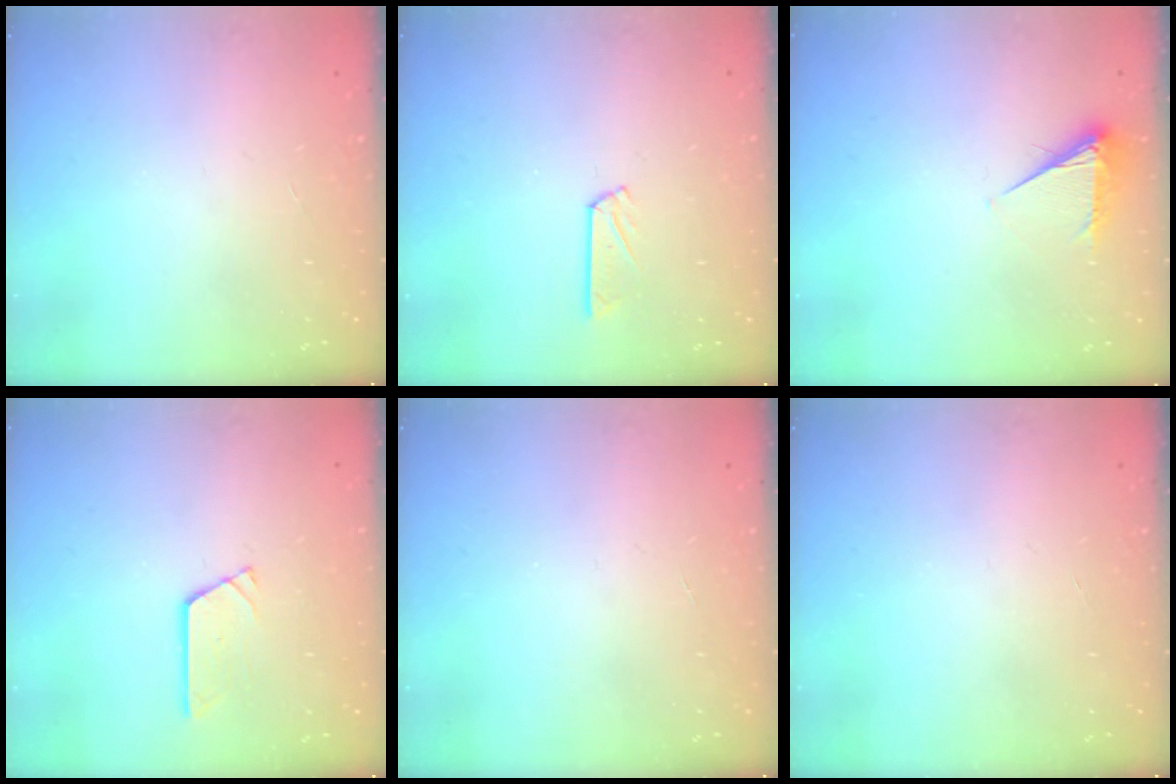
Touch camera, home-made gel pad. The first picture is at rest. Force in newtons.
{"total": 4.8, "press": 4.8, "slide": 0.3}
{"total": 4.4, "press": 4.3, "slide": 0.7}
{"total": 2.8, "press": 2.8, "slide": 0.2}
{"total": 0.0}
{"total": 0.0}